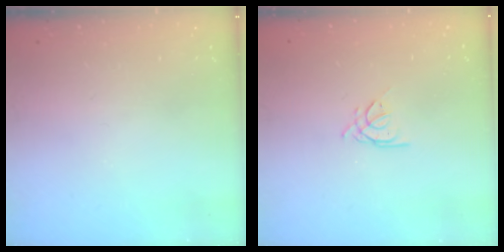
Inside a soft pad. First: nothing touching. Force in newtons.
{"total": 1.9, "press": 1.9, "slide": 0.4}